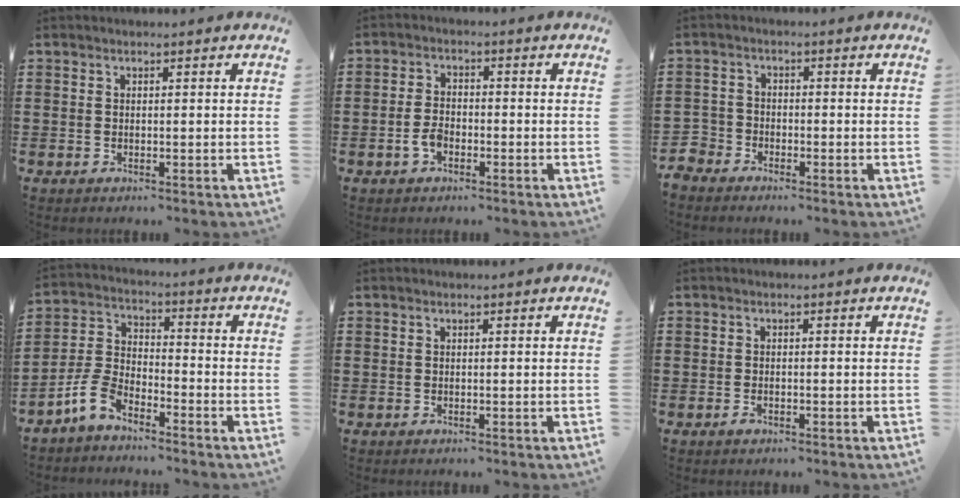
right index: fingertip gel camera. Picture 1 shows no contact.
{"total": 3.3, "force": [-1.4, 1.9, 2.3], "torque": [-0.056, 0.000, -0.030]}
{"total": 2.9, "force": [-2.5, 1.5, -0.1], "torque": [-0.023, -0.004, -0.061]}
{"total": 6.0, "force": [-4.4, 2.5, 3.2], "torque": [-0.095, 0.002, -0.093]}
{"total": 0.0}
{"total": 1.0, "force": [-0.6, 0.5, 0.6], "torque": [-0.012, -0.002, -0.011]}